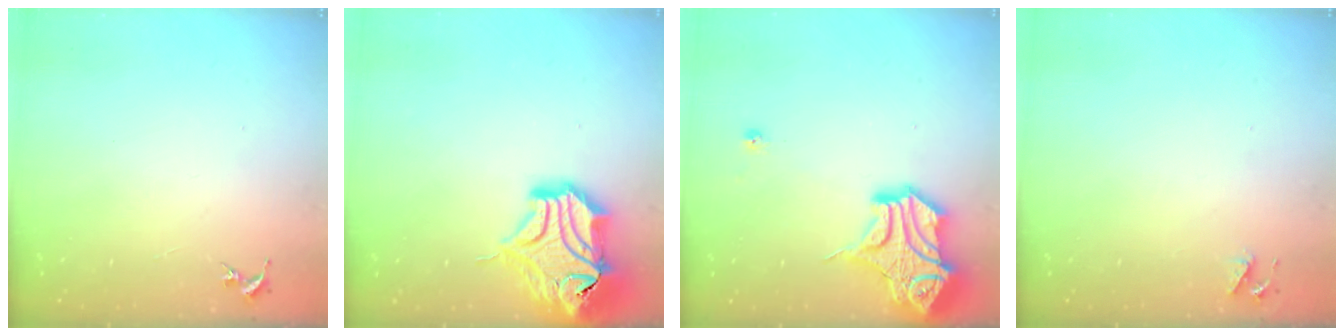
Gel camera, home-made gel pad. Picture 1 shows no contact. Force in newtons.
{"total": 20.0, "press": 19.8, "slide": 2.7}
{"total": 17.8, "press": 17.7, "slide": 2.0}
{"total": 4.1, "press": 4.0, "slide": 0.7}